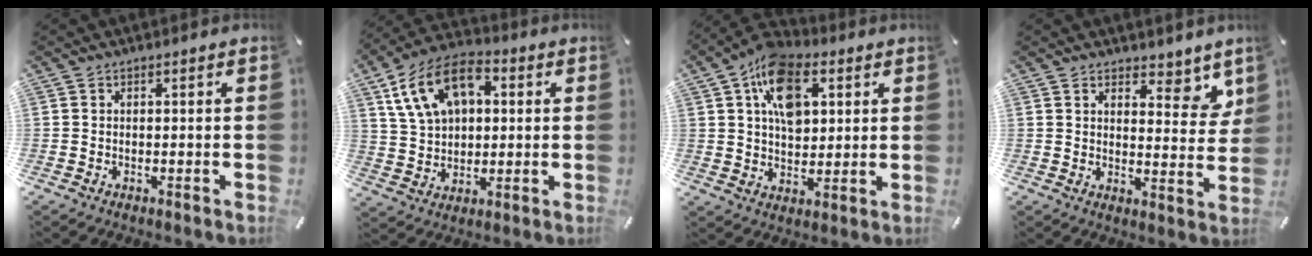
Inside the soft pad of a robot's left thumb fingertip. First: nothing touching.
{"total": 13.8, "force": [5.1, 9.7, 8.3], "torque": [-0.163, 0.004, 0.098]}
{"total": 13.7, "force": [4.9, 9.0, 9.1], "torque": [-0.144, 0.000, 0.091]}
{"total": 6.7, "force": [5.0, 3.7, 2.5], "torque": [-0.012, -0.045, 0.083]}